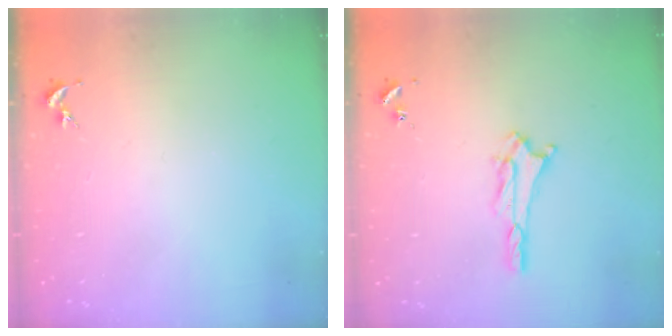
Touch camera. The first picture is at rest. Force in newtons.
{"total": 2.4, "press": 2.4, "slide": 0.4}